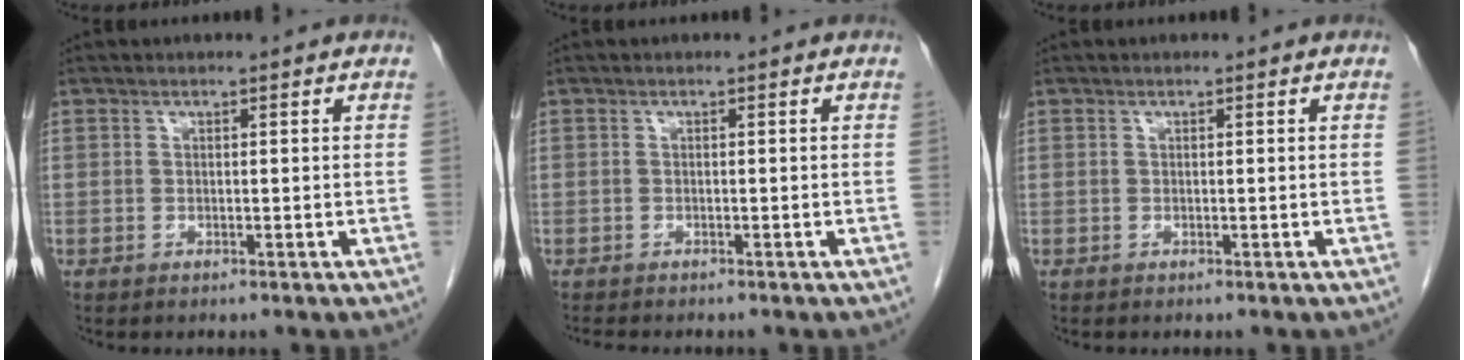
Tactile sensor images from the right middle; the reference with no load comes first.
{"total": 2.0, "force": [-1.8, 0.4, 0.8], "torque": [-0.017, -0.005, -0.025]}
{"total": 0.0}